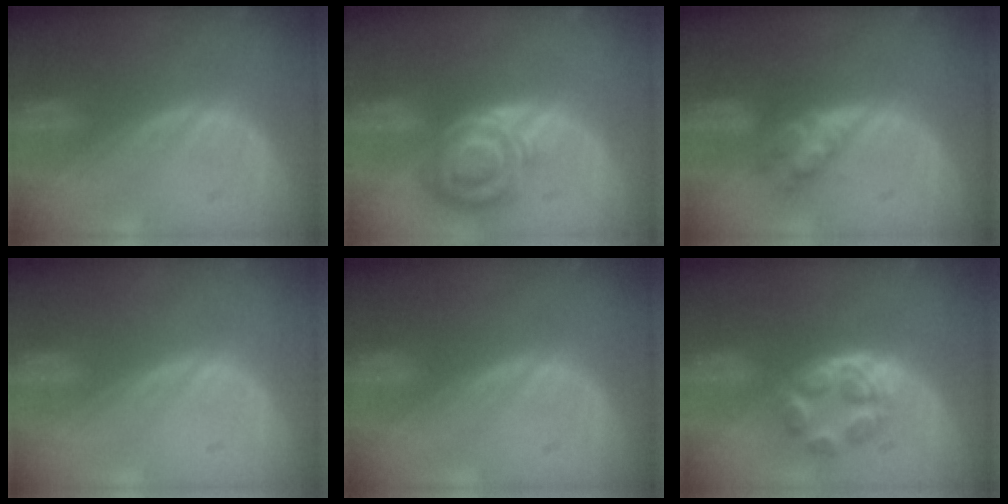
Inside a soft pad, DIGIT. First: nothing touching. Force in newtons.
{"total": 8.4, "press": 7.2, "slide": 4.2}
{"total": 3.7, "press": 3.7, "slide": 0.3}
{"total": 0.0}
{"total": 0.0}
{"total": 6.1, "press": 5.3, "slide": 3.2}